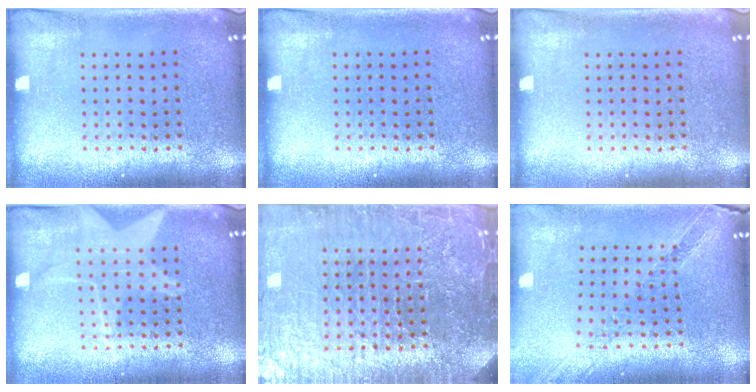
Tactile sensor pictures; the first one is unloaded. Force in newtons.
{"total": 0.0}
{"total": 0.0}
{"total": 1.5, "press": 1.5, "slide": 0.4}
{"total": 6.0, "press": 5.4, "slide": 2.8}
{"total": 0.6, "press": 0.6, "slide": 0.1}